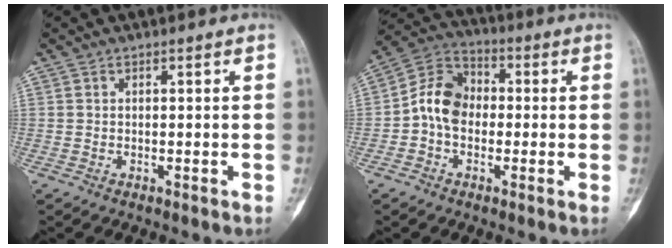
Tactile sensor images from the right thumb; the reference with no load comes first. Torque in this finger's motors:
{"motor_torque": [0.69, 0.67, 0.71, -0.66, 0.06]}